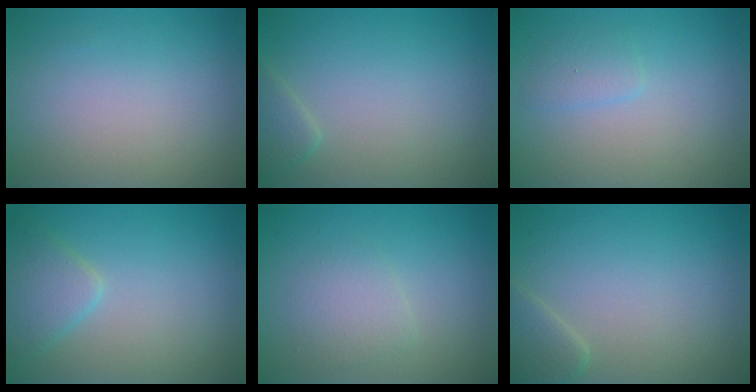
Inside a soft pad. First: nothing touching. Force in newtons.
{"total": 0.9, "press": 0.9, "slide": 0.1}
{"total": 1.3, "press": 1.3, "slide": 0.1}
{"total": 2.9, "press": 2.9, "slide": 0.0}
{"total": 2.0, "press": 2.0, "slide": 0.2}
{"total": 1.9, "press": 1.9, "slide": 0.1}